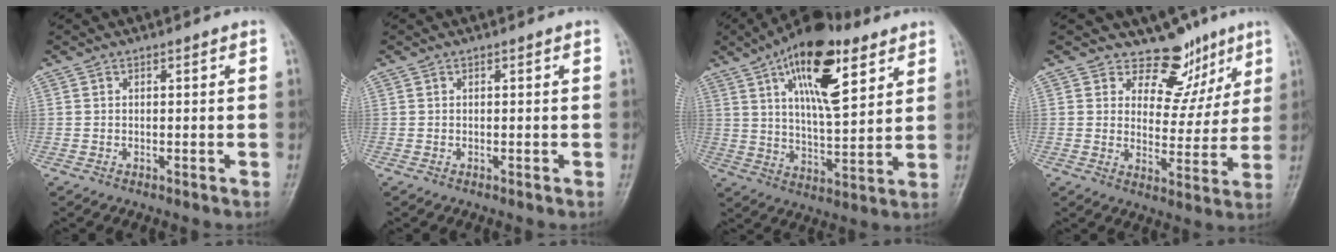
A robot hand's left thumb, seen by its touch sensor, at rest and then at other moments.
{"total": 0.0}
{"total": 18.5, "force": [8.9, 7.4, 14.5], "torque": [-0.203, -0.030, 0.146]}
{"total": 8.9, "force": [6.5, 5.7, 2.2], "torque": [0.012, -0.042, 0.096]}